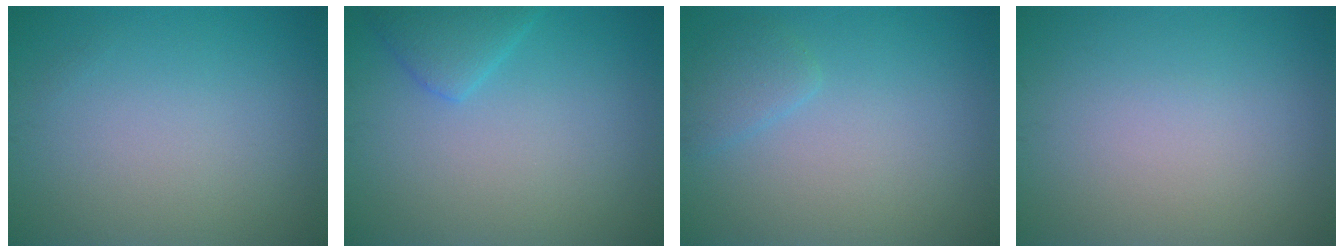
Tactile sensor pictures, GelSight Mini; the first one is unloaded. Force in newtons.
{"total": 2.9, "press": 2.9, "slide": 0.3}
{"total": 1.5, "press": 1.5, "slide": 0.2}
{"total": 0.0}